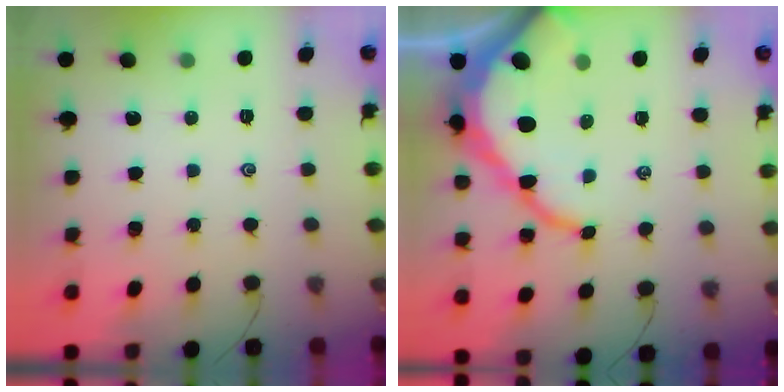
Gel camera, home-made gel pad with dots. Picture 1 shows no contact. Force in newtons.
{"total": 15.9, "press": 15.8, "slide": 1.6}